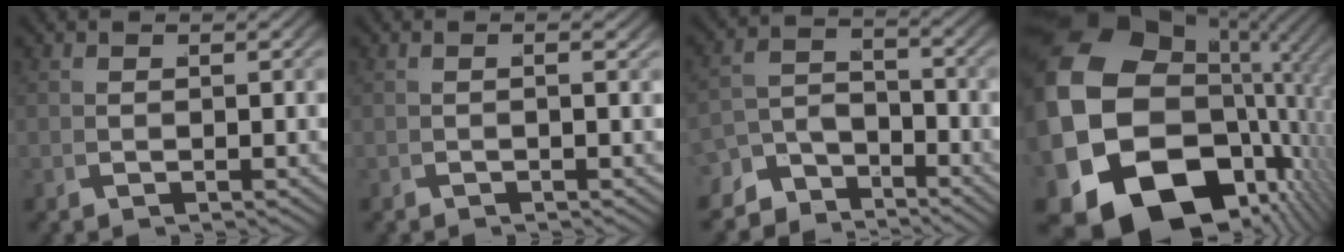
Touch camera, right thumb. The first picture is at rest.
{"total": 0.7, "force": [-0.2, -0.1, 0.7], "torque": [-0.013, 0.002, -0.003]}
{"total": 5.7, "force": [-3.7, 3.6, 2.5], "torque": [-0.025, -0.025, -0.059]}
{"total": 26.4, "force": [-3.0, 18.8, 18.2], "torque": [-0.366, -0.081, -0.026]}